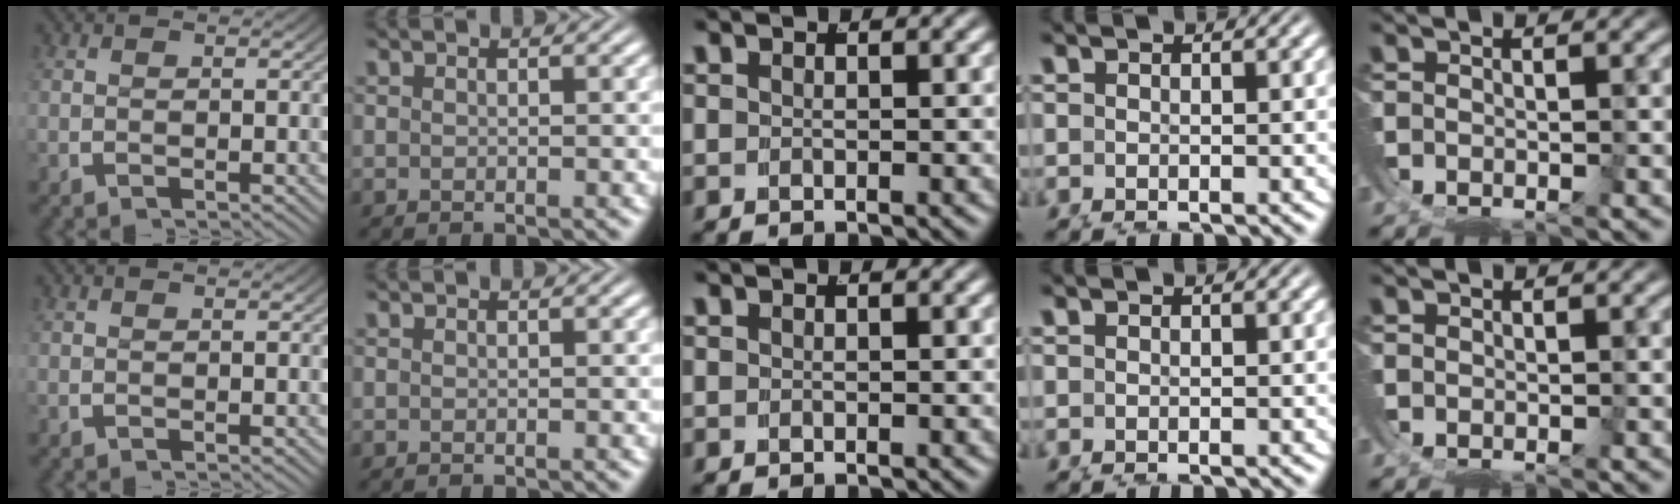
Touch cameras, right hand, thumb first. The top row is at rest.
{"little": {"total": 0.5, "force": [0.5, -0.1, -0.2], "torque": [0.000, -0.002, 0.011]}}